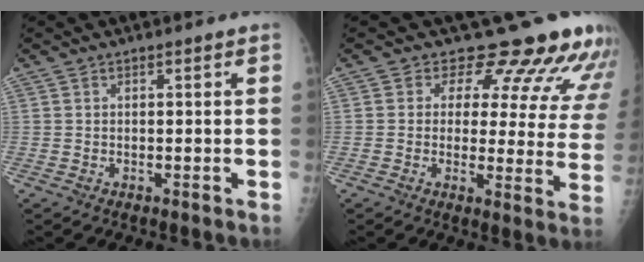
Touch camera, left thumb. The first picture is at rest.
{"total": 15.3, "force": [13.2, 5.6, 5.4], "torque": [-0.013, -0.087, 0.135]}